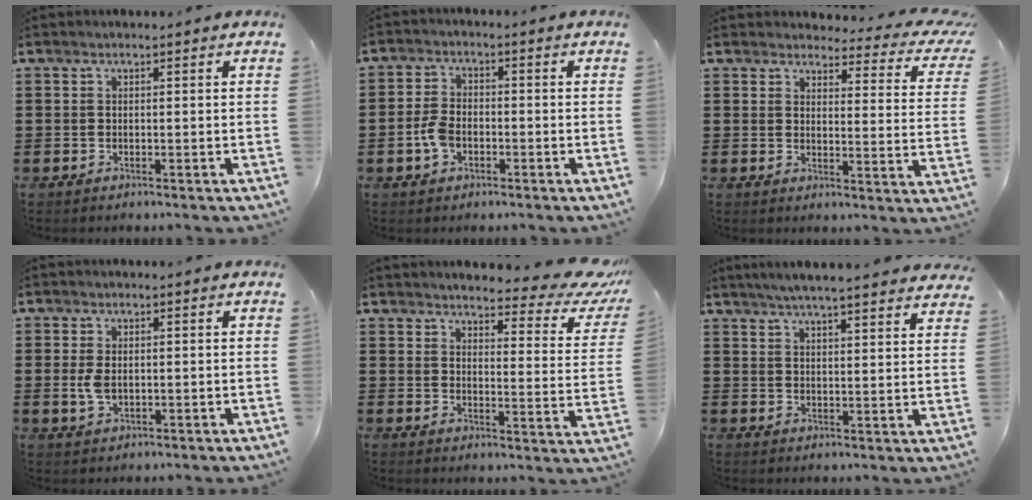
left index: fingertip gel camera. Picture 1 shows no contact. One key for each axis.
{"total": 4.3, "fx": -1.4, "fy": 2.6, "fz": 3.1, "tx": -0.083, "ty": -0.002, "tz": -0.031}
{"total": 3.9, "fx": 3.5, "fy": 0.8, "fz": 1.5, "tx": -0.033, "ty": -0.027, "tz": 0.055}
{"total": 3.1, "fx": 0.0, "fy": 1.8, "fz": 2.5, "tx": -0.073, "ty": -0.004, "tz": -0.008}
{"total": 5.1, "fx": 4.6, "fy": 0.7, "fz": 2.2, "tx": -0.043, "ty": -0.040, "tz": 0.071}
{"total": 4.8, "fx": 4.5, "fy": -0.4, "fz": 1.6, "tx": -0.045, "ty": -0.019, "tz": 0.080}